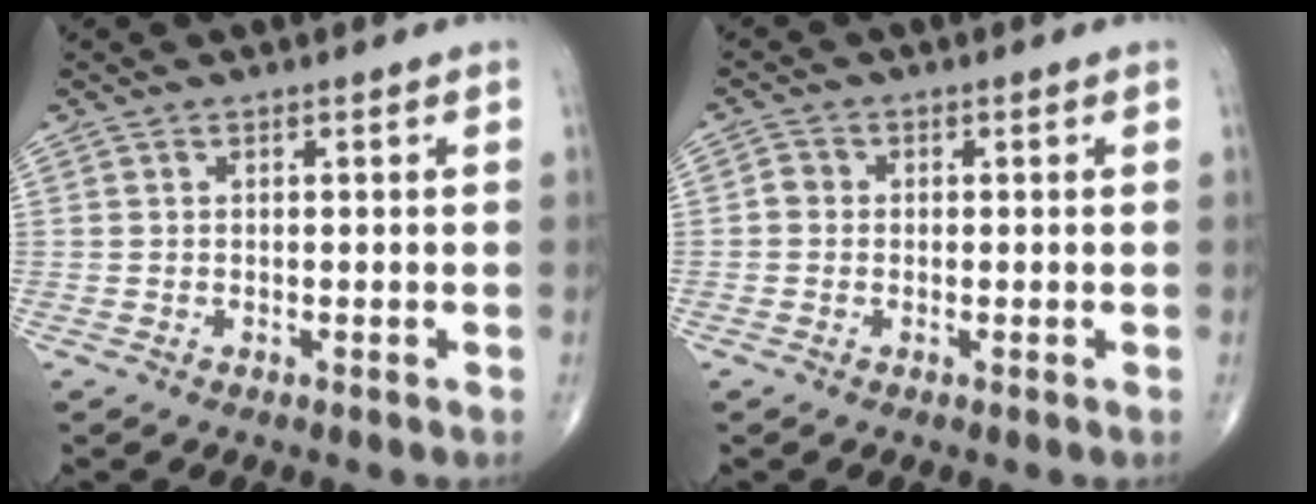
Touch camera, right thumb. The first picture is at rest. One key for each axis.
{"total": 1.9, "fx": -0.2, "fy": 1.7, "fz": 0.8, "tx": -0.005, "ty": 0.005, "tz": -0.010}